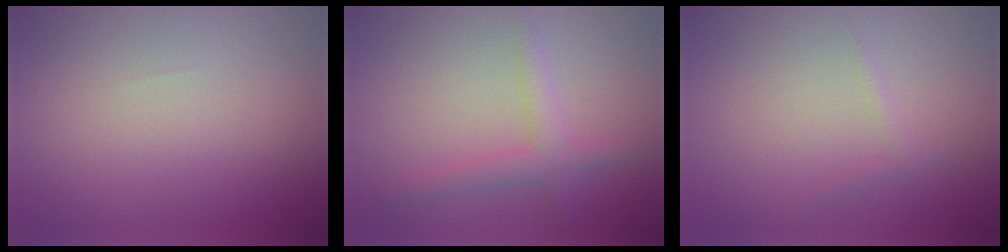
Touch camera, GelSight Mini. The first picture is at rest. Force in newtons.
{"total": 2.8, "press": 2.8, "slide": 0.2}
{"total": 0.9, "press": 0.9, "slide": 0.1}